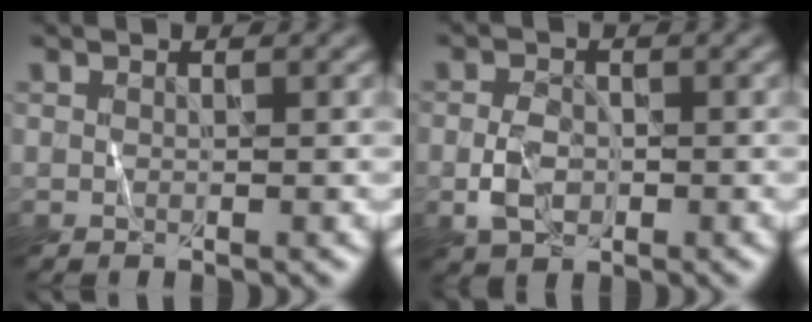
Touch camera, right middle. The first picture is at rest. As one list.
[{"total": 2.7, "force": [-0.7, 2.1, 1.6], "torque": [-0.037, 0.000, -0.015]}]